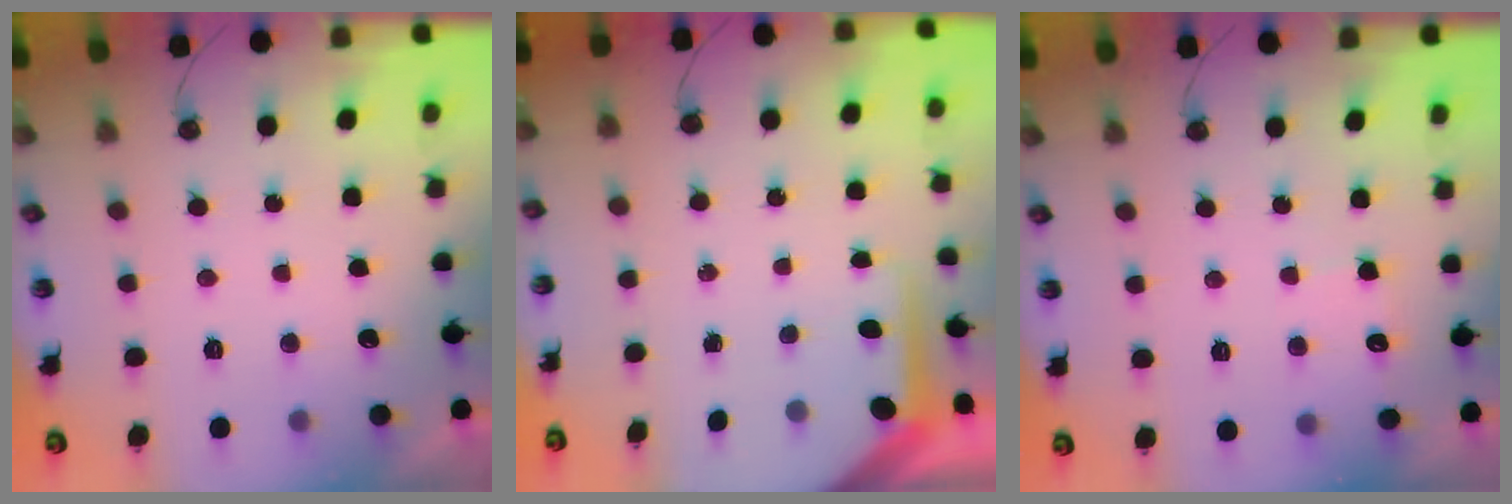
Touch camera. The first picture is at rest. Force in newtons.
{"total": 6.7, "press": 6.7, "slide": 0.8}
{"total": 4.8, "press": 4.8, "slide": 0.5}